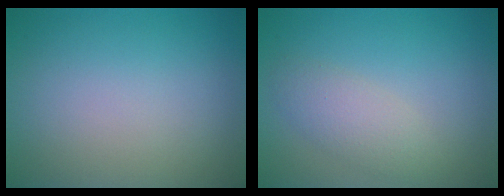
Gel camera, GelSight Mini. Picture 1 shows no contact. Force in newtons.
{"total": 2.5, "press": 2.5, "slide": 0.1}